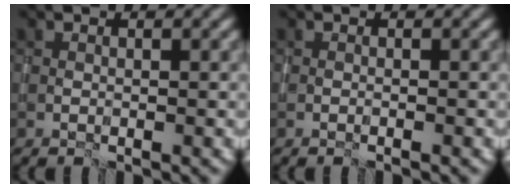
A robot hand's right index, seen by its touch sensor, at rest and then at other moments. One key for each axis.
{"total": 0.7, "fx": -0.3, "fy": 0.2, "fz": 0.6, "tx": -0.008, "ty": 0.001, "tz": -0.010}